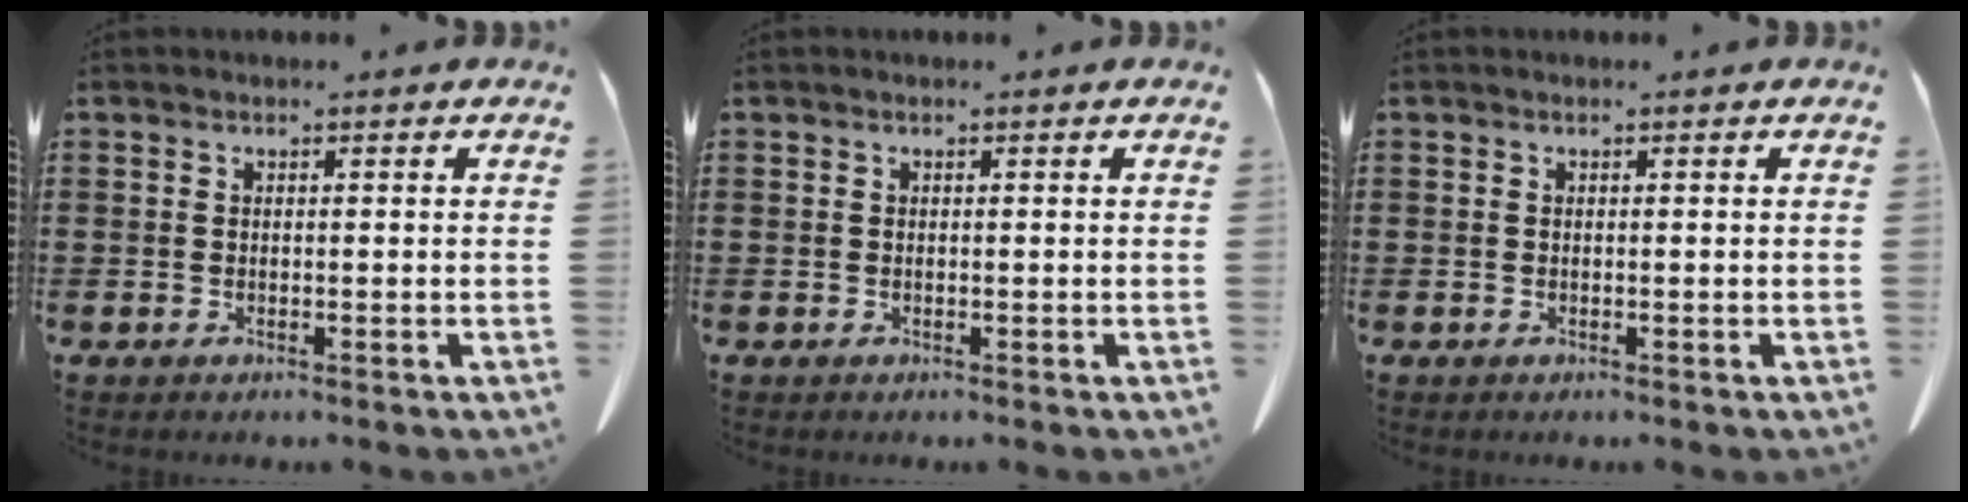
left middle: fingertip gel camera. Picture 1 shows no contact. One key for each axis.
{"total": 0.0}
{"total": 0.0}